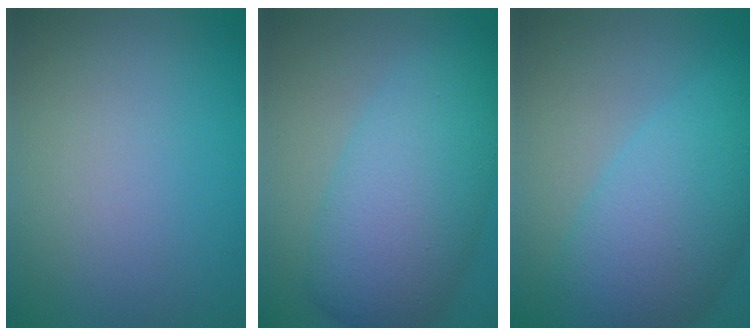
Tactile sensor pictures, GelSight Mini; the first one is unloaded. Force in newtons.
{"total": 8.4, "press": 8.4, "slide": 0.2}
{"total": 8.4, "press": 8.4, "slide": 0.3}